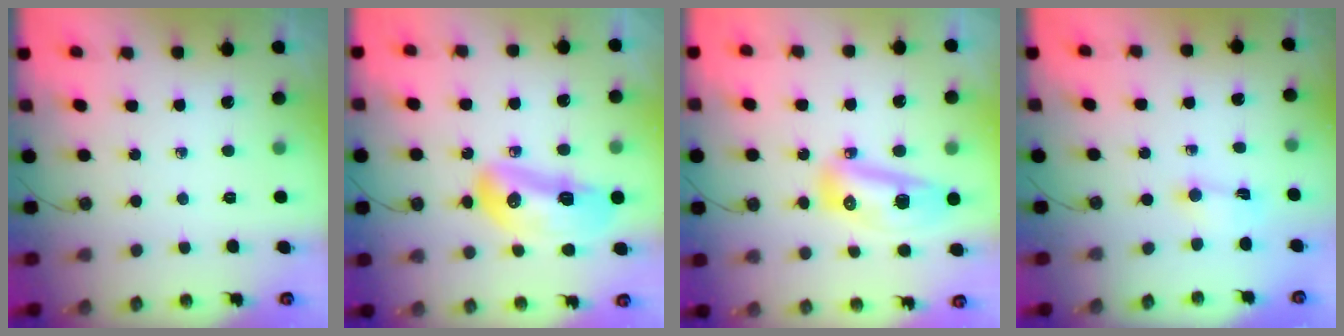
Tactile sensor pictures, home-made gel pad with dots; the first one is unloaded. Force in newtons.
{"total": 14.5, "press": 14.4, "slide": 1.7}
{"total": 11.9, "press": 11.9, "slide": 1.4}
{"total": 1.0, "press": 0.9, "slide": 0.5}